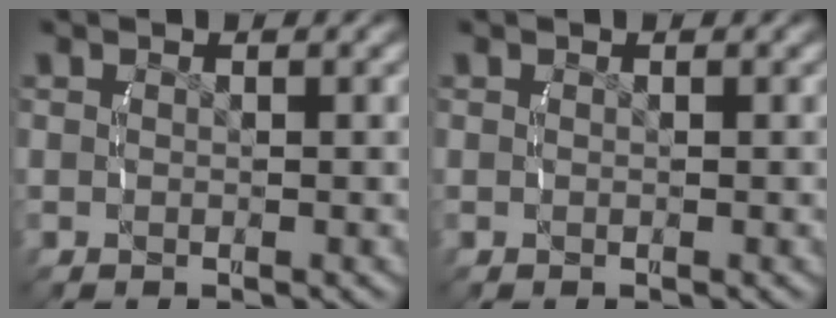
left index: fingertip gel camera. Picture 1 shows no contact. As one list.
[{"total": 0.0}]